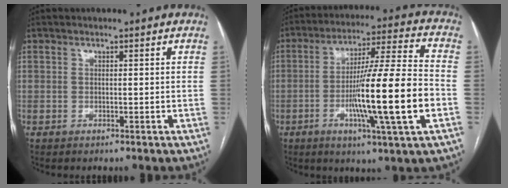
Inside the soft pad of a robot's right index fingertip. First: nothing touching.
{"total": 17.6, "force": [-4.3, -0.4, 17.1], "torque": [-0.290, -0.007, -0.075]}